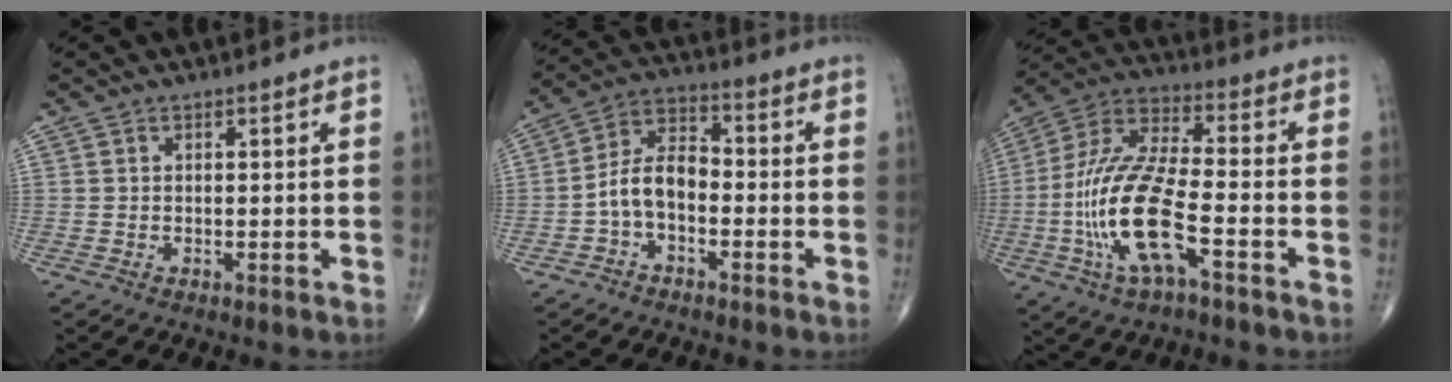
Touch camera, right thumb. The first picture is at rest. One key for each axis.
{"total": 8.0, "fx": -2.2, "fy": 4.8, "fz": 6.1, "tx": -0.107, "ty": 0.038, "tz": -0.053}
{"total": 17.7, "fx": -5.3, "fy": 5.7, "fz": 15.9, "tx": -0.344, "ty": 0.031, "tz": -0.101}